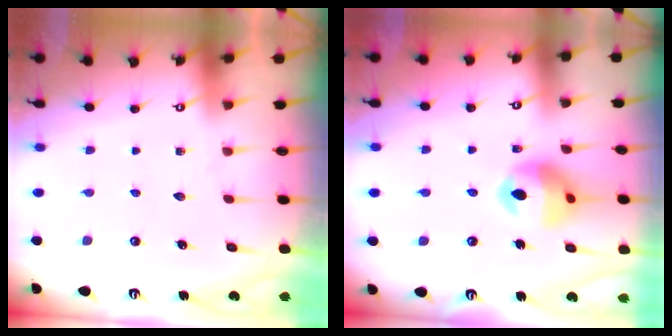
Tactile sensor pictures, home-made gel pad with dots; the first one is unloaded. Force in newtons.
{"total": 13.1, "press": 13.0, "slide": 1.6}